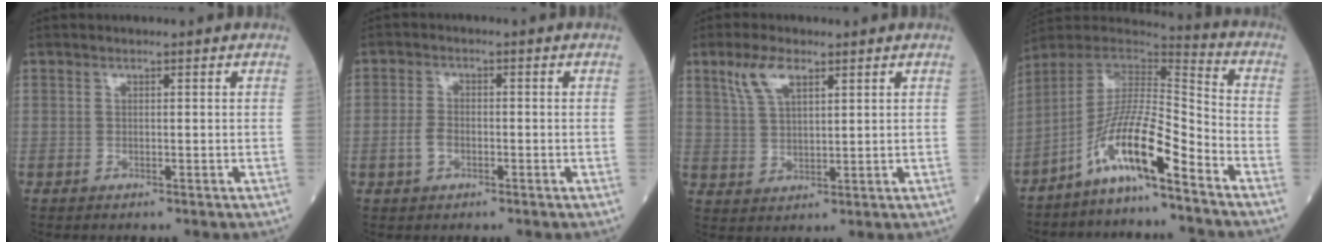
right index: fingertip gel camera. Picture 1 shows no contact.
{"total": 2.8, "force": [-1.0, 1.7, 1.9], "torque": [-0.044, 0.004, -0.021]}
{"total": 5.9, "force": [3.5, 2.1, 4.2], "torque": [-0.094, 0.011, 0.074]}
{"total": 12.2, "force": [-7.6, 0.9, 9.5], "torque": [-0.178, 0.010, -0.143]}